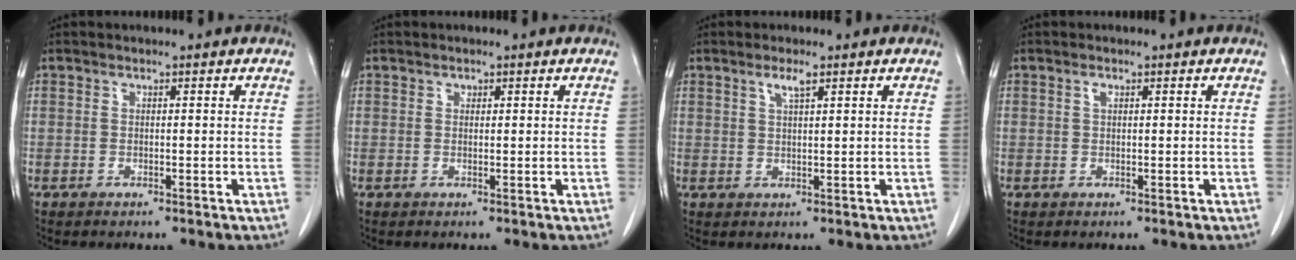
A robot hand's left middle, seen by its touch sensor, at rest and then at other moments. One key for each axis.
{"total": 0.5, "fx": 0.3, "fy": 0.4, "fz": 0.2, "tx": 0.002, "ty": 0.000, "tz": 0.002}
{"total": 2.1, "fx": 1.3, "fy": 0.2, "fz": 1.7, "tx": -0.035, "ty": 0.001, "tz": 0.026}
{"total": 0.8, "fx": 0.4, "fy": 0.4, "fz": 0.6, "tx": -0.010, "ty": 0.001, "tz": 0.005}